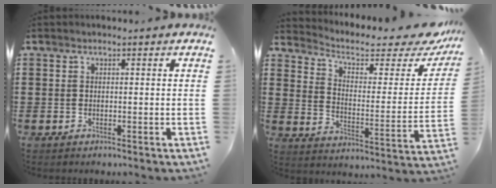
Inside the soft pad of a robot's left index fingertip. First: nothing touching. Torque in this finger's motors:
{"motor_torque": [1.51, 0.63, 0.18, 0.02]}